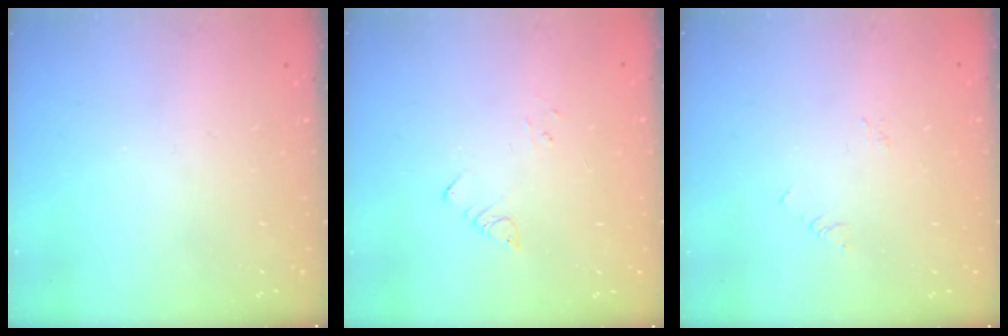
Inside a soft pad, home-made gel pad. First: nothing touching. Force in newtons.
{"total": 3.0, "press": 3.0, "slide": 0.4}
{"total": 2.9, "press": 2.9, "slide": 0.3}